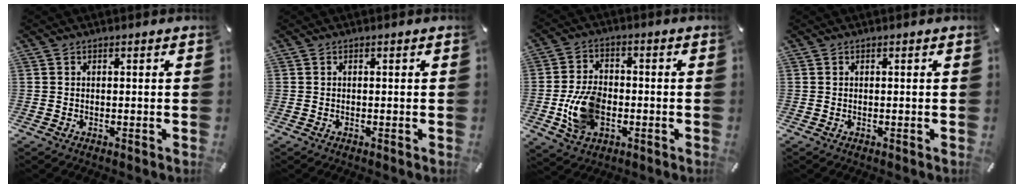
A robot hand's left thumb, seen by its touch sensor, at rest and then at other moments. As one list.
[{"total": 0.0}, {"total": 11.8, "force": [-2.7, 8.2, 8.0], "torque": [-0.165, 0.006, -0.044]}, {"total": 0.0}]